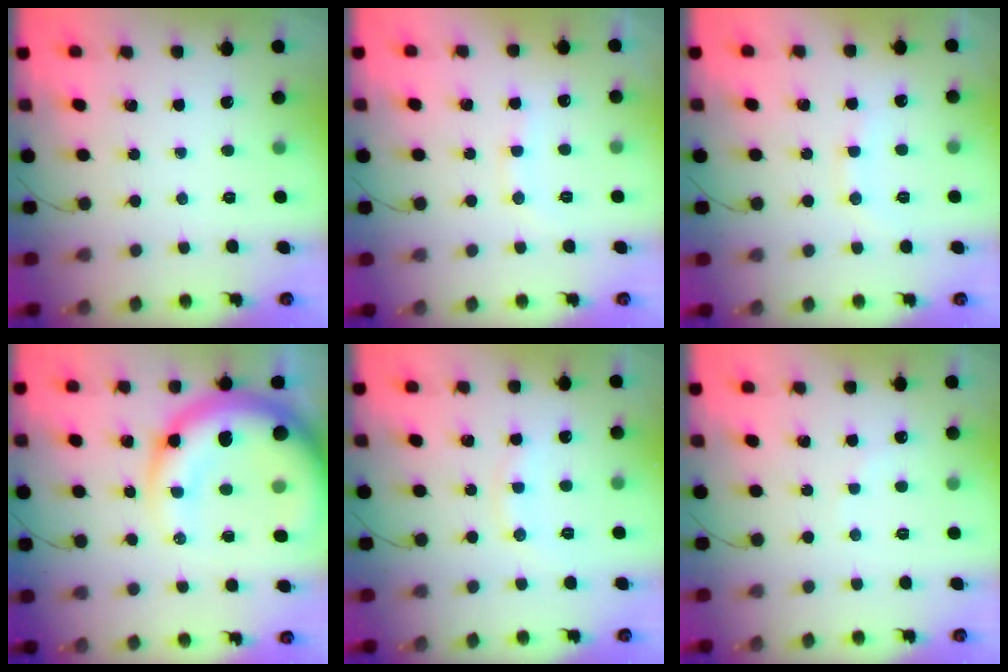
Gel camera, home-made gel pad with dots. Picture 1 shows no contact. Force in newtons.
{"total": 8.3, "press": 8.2, "slide": 1.3}
{"total": 7.5, "press": 7.4, "slide": 1.1}
{"total": 20.5, "press": 20.0, "slide": 4.7}
{"total": 7.4, "press": 7.4, "slide": 0.7}
{"total": 4.7, "press": 4.6, "slide": 0.9}